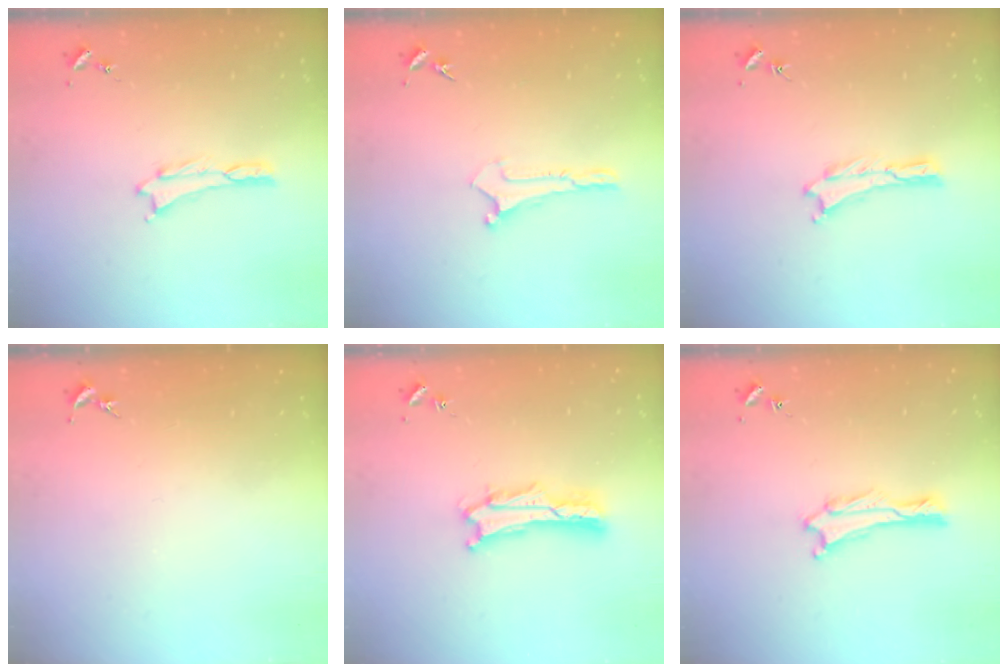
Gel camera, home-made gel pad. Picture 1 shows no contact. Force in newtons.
{"total": 0.0}
{"total": 0.0}
{"total": 0.0}
{"total": 2.1, "press": 2.1, "slide": 0.3}
{"total": 0.0}